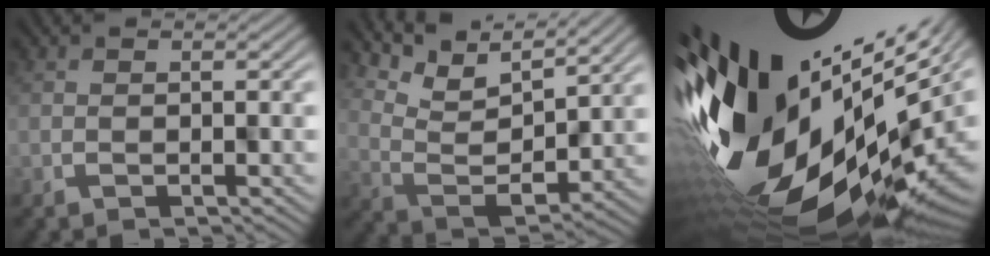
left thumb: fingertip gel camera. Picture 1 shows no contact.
{"total": 7.9, "force": [7.5, 0.9, 2.3], "torque": [-0.066, -0.010, 0.149]}
{"total": 18.8, "force": [2.2, 9.0, 16.4], "torque": [-0.307, -0.073, 0.046]}